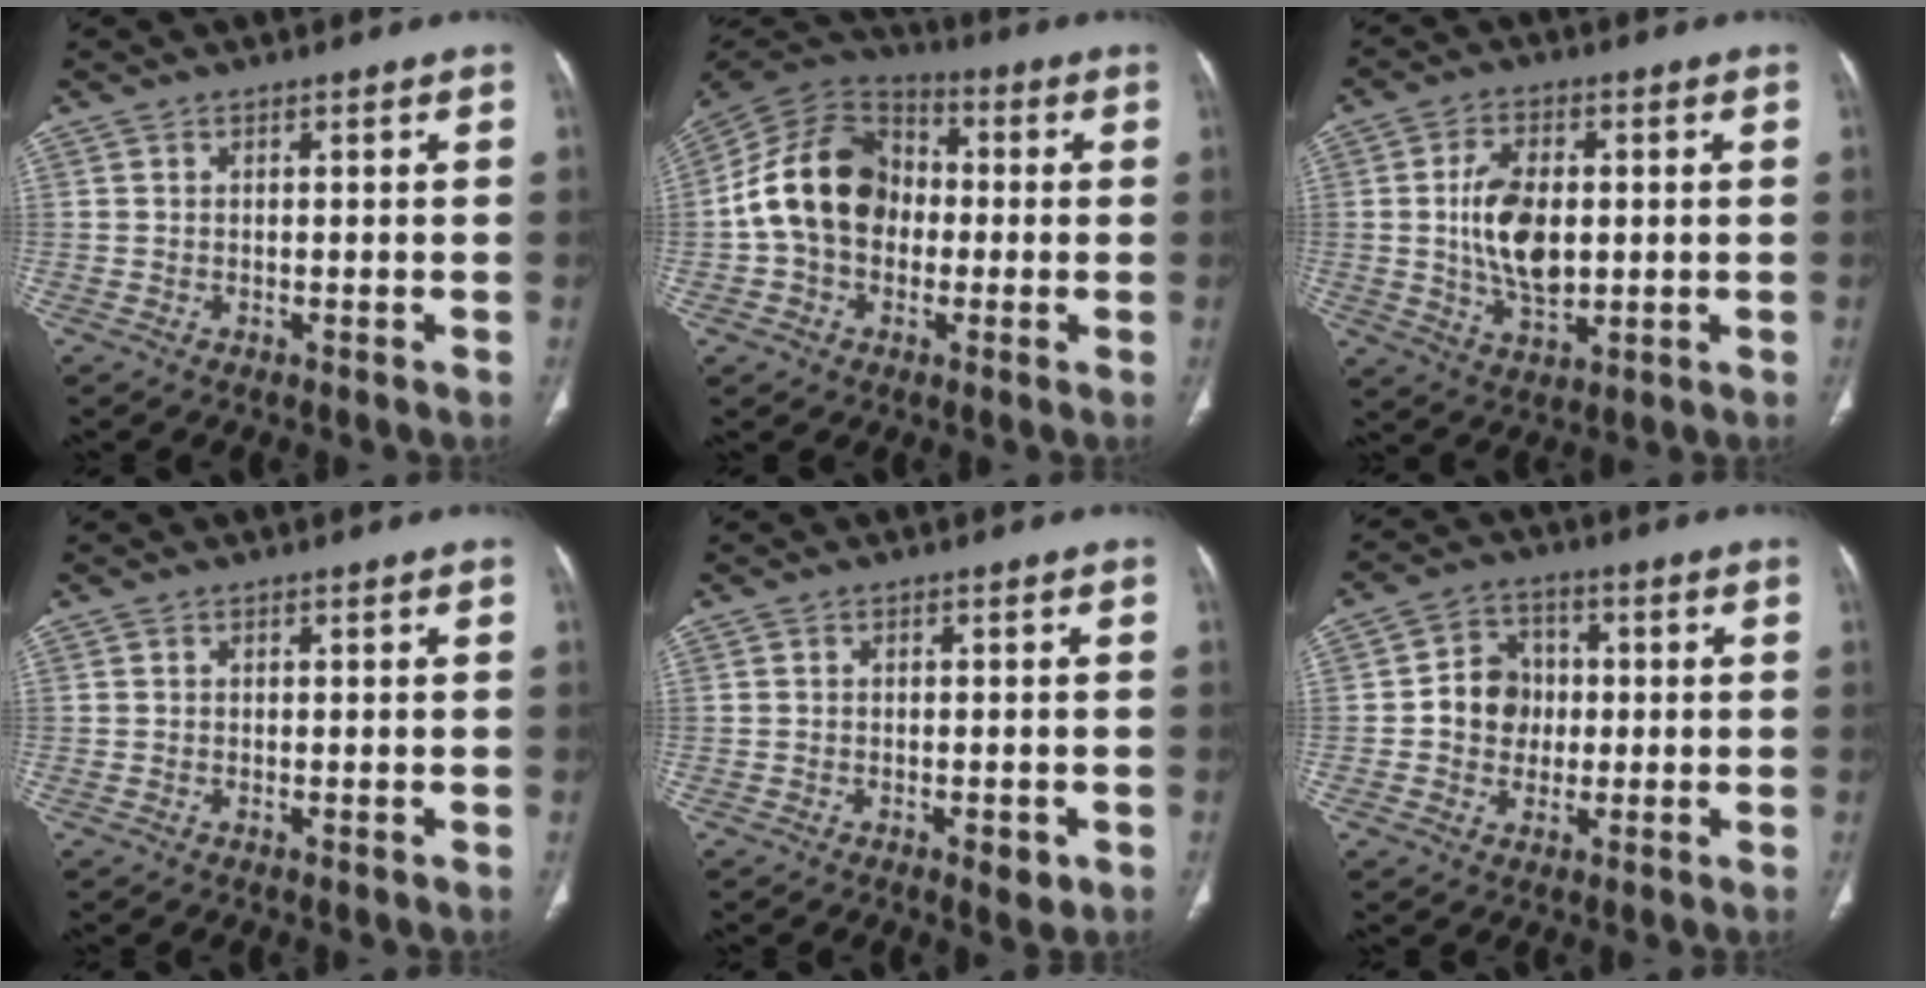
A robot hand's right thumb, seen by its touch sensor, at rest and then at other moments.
{"total": 16.2, "force": [-0.8, 12.3, 10.5], "torque": [-0.172, 0.038, -0.024]}
{"total": 11.3, "force": [0.4, 6.5, 9.2], "torque": [-0.159, -0.004, 0.014]}
{"total": 0.0}
{"total": 2.9, "force": [-1.3, 1.3, 2.3], "torque": [-0.024, -0.001, -0.014]}
{"total": 8.0, "force": [-0.2, 7.1, 3.7], "torque": [-0.021, 0.015, -0.012]}